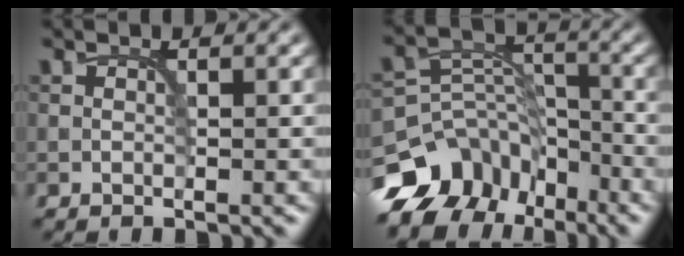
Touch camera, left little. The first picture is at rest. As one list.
[{"total": 10.5, "force": [-7.4, 6.7, 3.2], "torque": [-0.051, 0.018, -0.130]}]